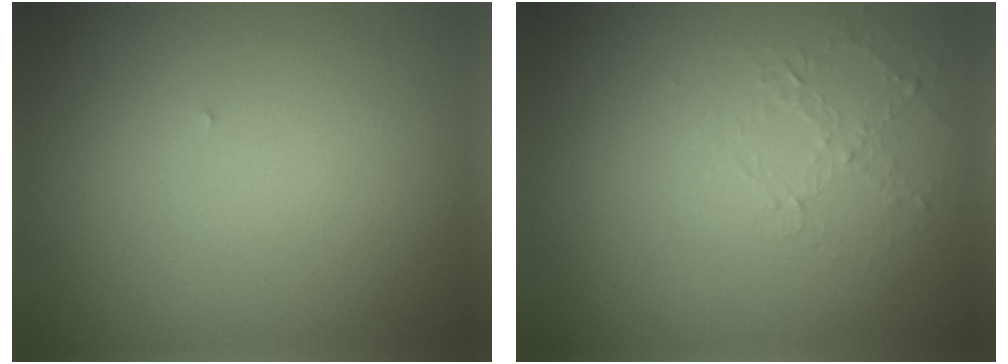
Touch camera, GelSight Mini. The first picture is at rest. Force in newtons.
{"total": 1.0, "press": 0.4, "slide": 0.9}